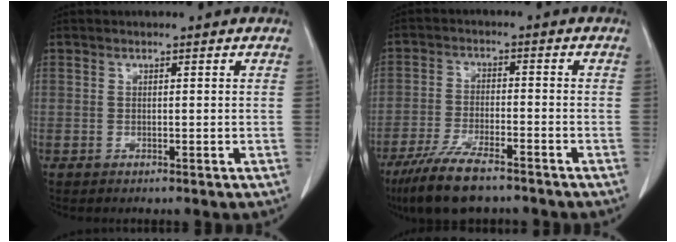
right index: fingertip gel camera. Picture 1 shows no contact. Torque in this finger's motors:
{"motor_torque": [0.64, -0.60, 0.28, 0.14]}